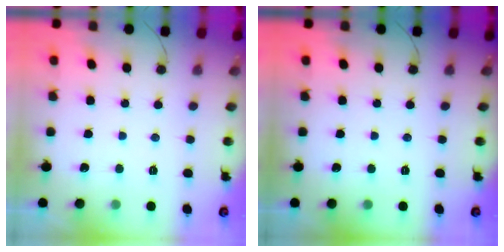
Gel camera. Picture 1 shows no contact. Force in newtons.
{"total": 0.0}